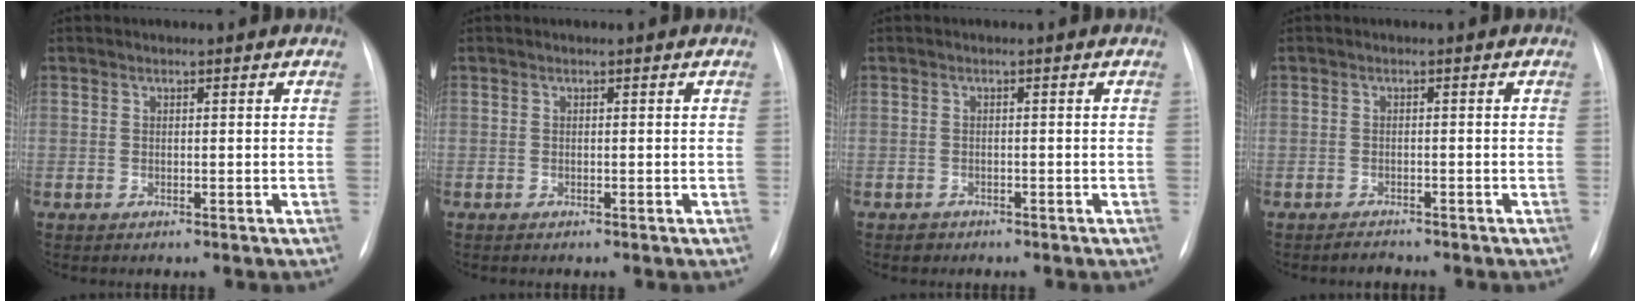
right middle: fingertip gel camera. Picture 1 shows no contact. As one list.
[{"total": 0.0}, {"total": 1.2, "force": [-0.9, 0.9, -0.1], "torque": [0.000, 0.003, -0.014]}, {"total": 1.2, "force": [-1.2, 0.3, 0.0], "torque": [-0.002, -0.003, -0.017]}]